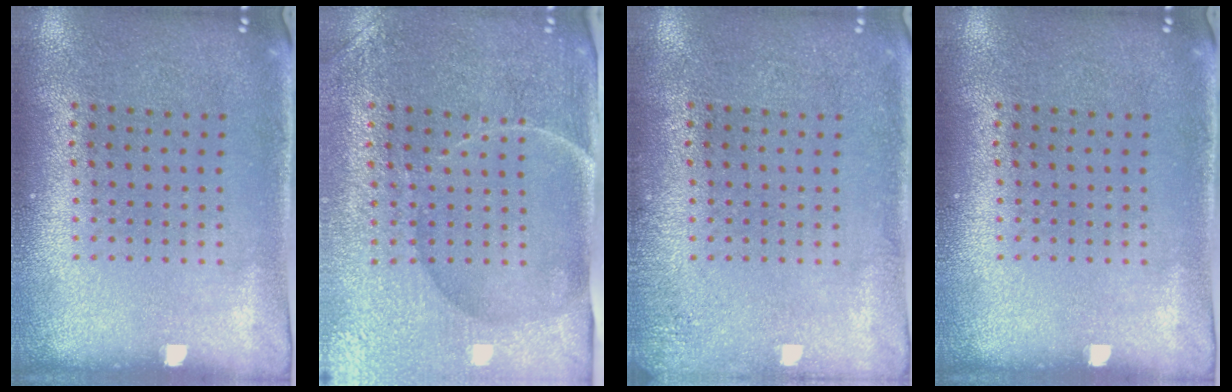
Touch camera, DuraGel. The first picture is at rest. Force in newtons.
{"total": 4.6, "press": 4.1, "slide": 2.2}
{"total": 1.3, "press": 1.3, "slide": 0.2}
{"total": 0.0}